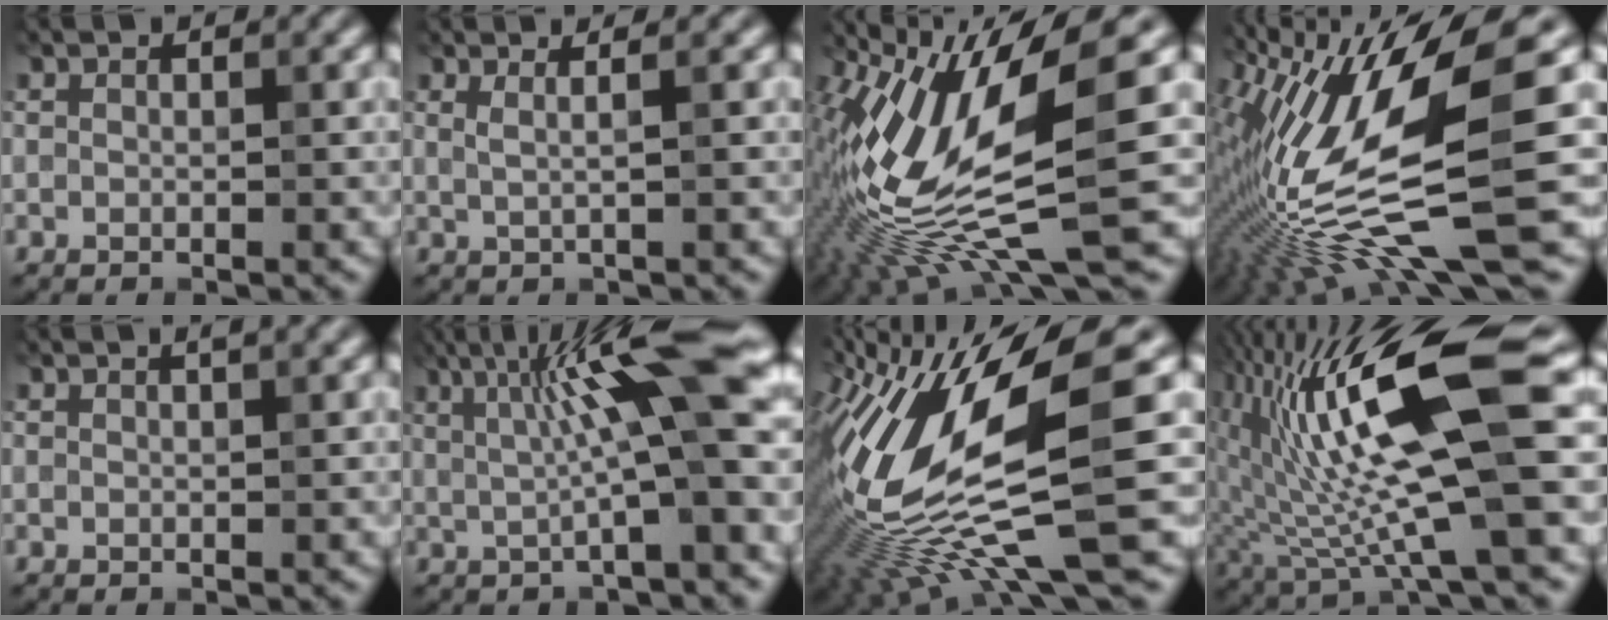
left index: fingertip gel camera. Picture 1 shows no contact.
{"total": 2.0, "force": [0.9, 0.7, 1.6], "torque": [-0.017, 0.000, -0.003]}
{"total": 13.3, "force": [-0.1, 4.1, 12.6], "torque": [-0.268, -0.001, 0.012]}
{"total": 14.7, "force": [-0.8, 3.8, 14.2], "torque": [-0.296, 0.005, 0.004]}
{"total": 1.7, "force": [1.0, 0.5, 1.3], "torque": [-0.005, 0.005, 0.000]}
{"total": 10.8, "force": [2.2, 1.4, 10.5], "torque": [-0.149, 0.014, 0.041]}
{"total": 14.5, "force": [-1.5, 4.0, 13.9], "torque": [-0.299, 0.008, -0.008]}
{"total": 13.9, "force": [1.8, 3.0, 13.4], "torque": [-0.246, 0.004, 0.040]}